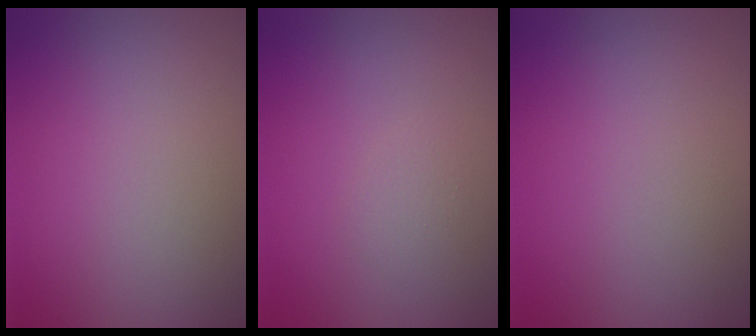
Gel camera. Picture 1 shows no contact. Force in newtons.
{"total": 0.8, "press": 0.8, "slide": 0.1}
{"total": 0.0}